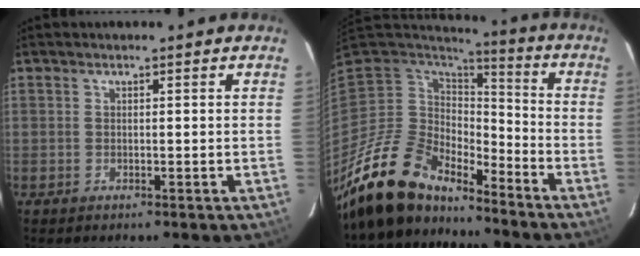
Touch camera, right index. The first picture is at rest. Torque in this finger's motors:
{"motor_torque": [1.04, -1.10, 0.71, 0.19]}